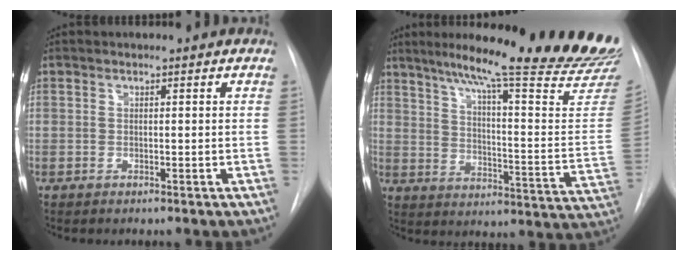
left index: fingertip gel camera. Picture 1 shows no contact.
{"total": 29.2, "force": [24.3, 0.6, 16.3], "torque": [-0.204, -0.084, 0.311]}